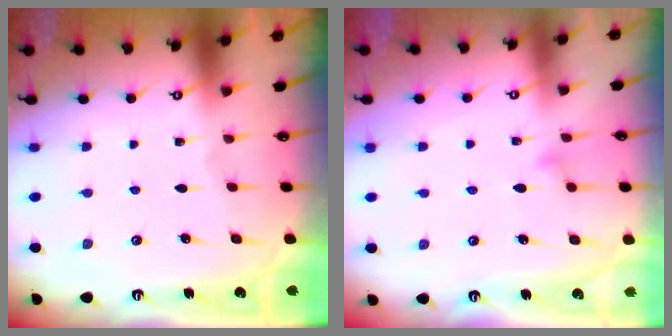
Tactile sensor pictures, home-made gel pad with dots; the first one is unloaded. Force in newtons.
{"total": 9.1, "press": 9.1, "slide": 0.5}